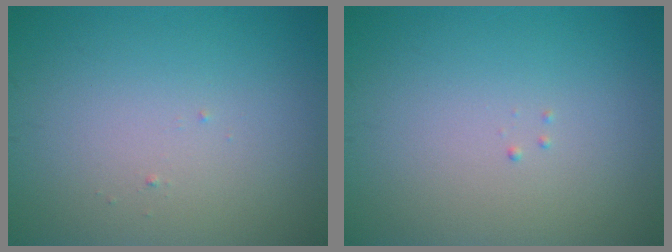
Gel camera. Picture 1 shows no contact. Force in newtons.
{"total": 0.0}